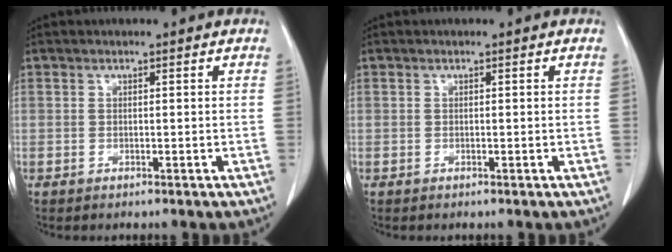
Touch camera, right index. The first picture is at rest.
{"total": 0.0}